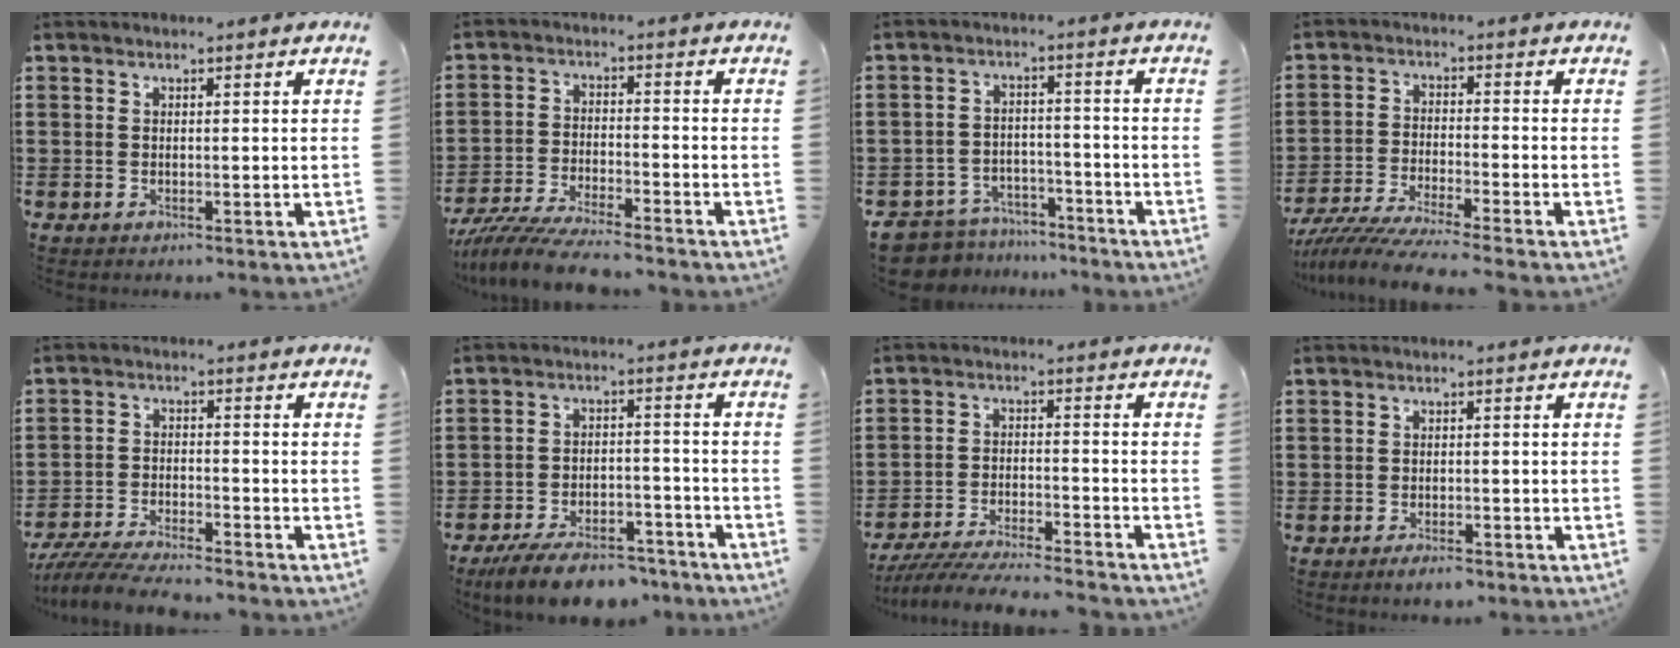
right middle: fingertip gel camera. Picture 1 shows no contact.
{"total": 7.1, "force": [-6.7, 0.1, 2.1], "torque": [-0.055, -0.009, -0.133]}
{"total": 6.2, "force": [-6.1, 1.1, 0.2], "torque": [-0.024, 0.009, -0.129]}
{"total": 6.2, "force": [-5.9, -0.3, 2.1], "torque": [-0.058, -0.021, -0.117]}
{"total": 5.9, "force": [-5.6, 0.4, 1.6], "torque": [-0.044, -0.007, -0.111]}
{"total": 8.1, "force": [-7.2, 1.8, 3.4], "torque": [-0.063, 0.015, -0.135]}
{"total": 6.3, "force": [-6.1, 0.1, 1.6], "torque": [-0.035, -0.006, -0.119]}
{"total": 1.8, "force": [-1.7, 0.4, 0.6], "torque": [-0.014, -0.001, -0.032]}